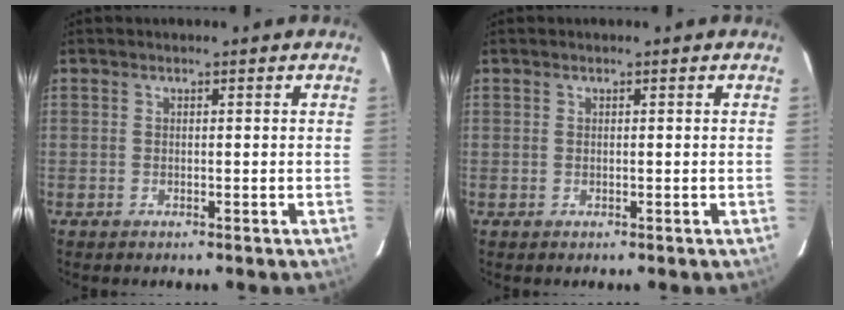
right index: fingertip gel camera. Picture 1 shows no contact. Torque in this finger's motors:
{"motor_torque": [0.00, 0.00, 0.00, 0.01]}